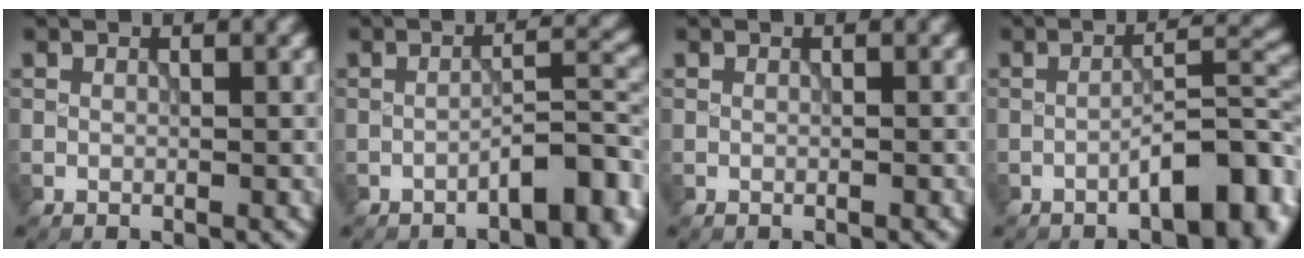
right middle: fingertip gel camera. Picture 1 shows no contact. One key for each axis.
{"total": 5.1, "fx": -3.0, "fy": 1.4, "fz": 3.9, "tx": -0.054, "ty": 0.015, "tz": -0.046}
{"total": 0.0}
{"total": 6.7, "fx": -3.3, "fy": 1.9, "fz": 5.5, "tx": -0.076, "ty": 0.016, "tz": -0.052}